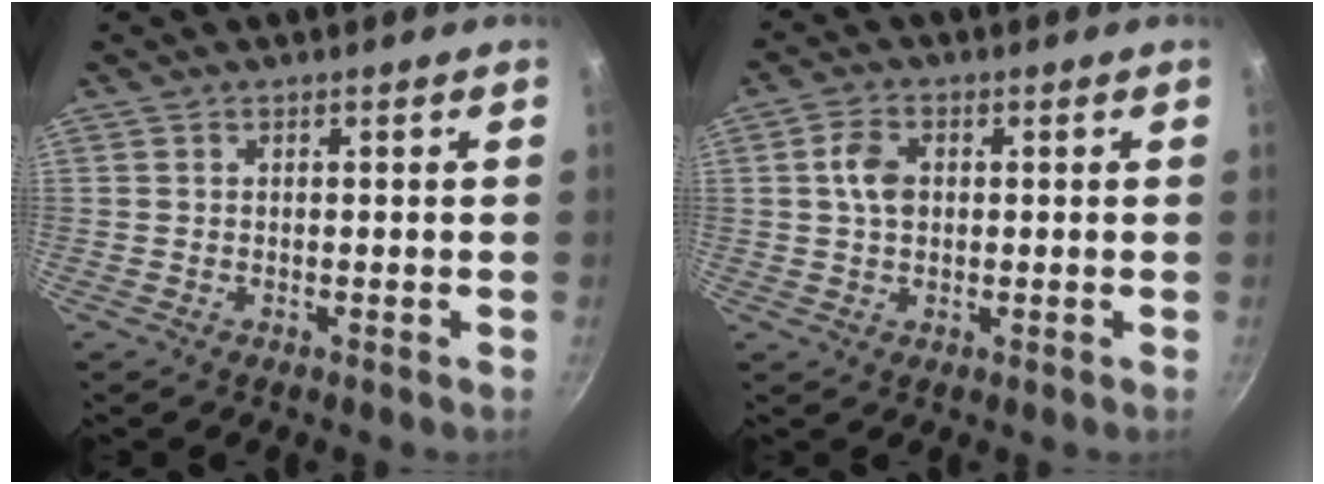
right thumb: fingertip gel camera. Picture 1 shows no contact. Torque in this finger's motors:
{"motor_torque": [-0.29, -0.24, 0.42, 0.43, 0.02]}